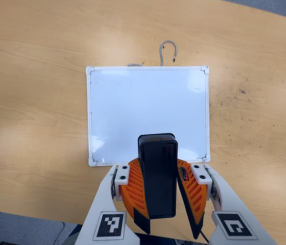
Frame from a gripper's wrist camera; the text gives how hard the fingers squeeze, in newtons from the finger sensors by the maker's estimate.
{"total": 9.4, "left": 9.8, "right": 9.1}